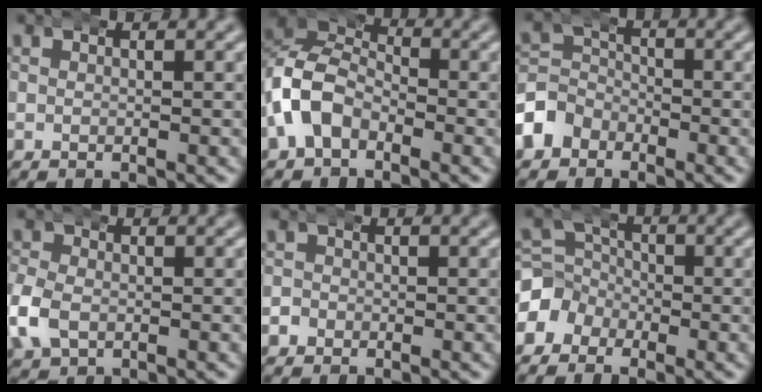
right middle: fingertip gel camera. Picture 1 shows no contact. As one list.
[{"total": 5.6, "force": [-1.4, 4.6, 2.8], "torque": [-0.064, -0.008, -0.031]}, {"total": 4.7, "force": [-2.6, 3.9, 0.9], "torque": [-0.027, -0.011, -0.048]}, {"total": 3.3, "force": [-0.9, 2.7, 1.7], "torque": [-0.058, -0.002, -0.015]}, {"total": 1.8, "force": [-0.9, 1.6, -0.1], "torque": [-0.002, -0.003, -0.023]}, {"total": 6.7, "force": [-1.9, 6.1, 1.8], "torque": [-0.046, -0.012, -0.040]}]